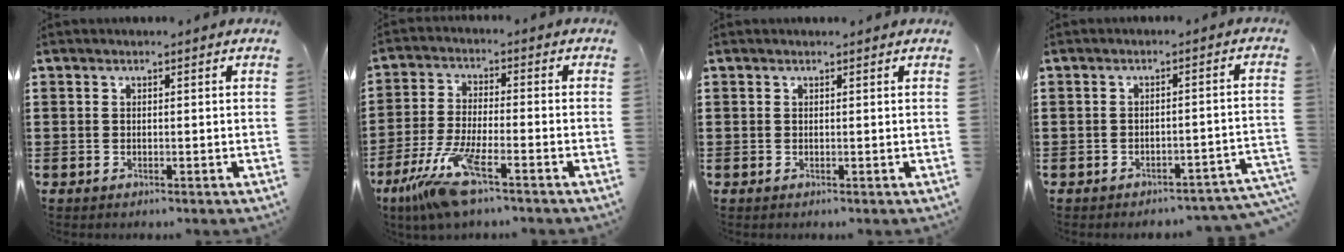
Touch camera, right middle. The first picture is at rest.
{"total": 9.2, "force": [-6.3, 1.1, 6.6], "torque": [-0.156, -0.021, -0.125]}
{"total": 0.0}
{"total": 2.9, "force": [-2.8, 0.3, 0.7], "torque": [-0.014, 0.002, -0.059]}